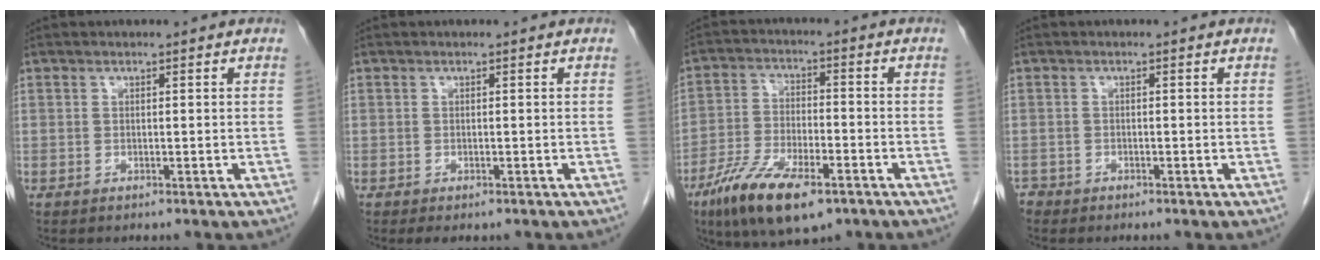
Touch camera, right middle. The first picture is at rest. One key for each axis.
{"total": 1.7, "fx": -1.1, "fy": 0.8, "fz": 0.9, "tx": -0.012, "ty": -0.002, "tz": -0.009}
{"total": 12.6, "fx": -7.6, "fy": 4.0, "fz": 9.2, "tx": -0.177, "ty": -0.019, "tz": -0.132}
{"total": 1.2, "fx": -1.1, "fy": 0.6, "fz": 0.0, "tx": -0.005, "ty": -0.002, "tz": -0.021}